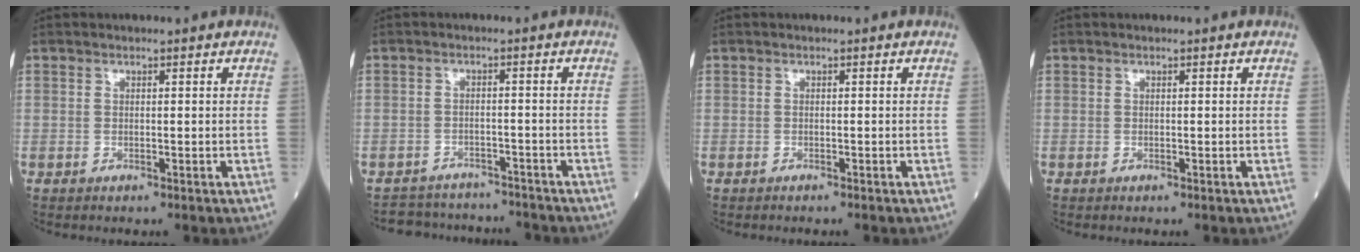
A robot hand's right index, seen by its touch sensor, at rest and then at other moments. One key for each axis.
{"total": 8.3, "fx": -7.9, "fy": 2.8, "fz": 0.1, "tx": 0.007, "ty": 0.021, "tz": -0.103}
{"total": 0.5, "fx": -0.5, "fy": 0.0, "fz": 0.1, "tx": 0.002, "ty": 0.000, "tz": -0.012}
{"total": 0.0}